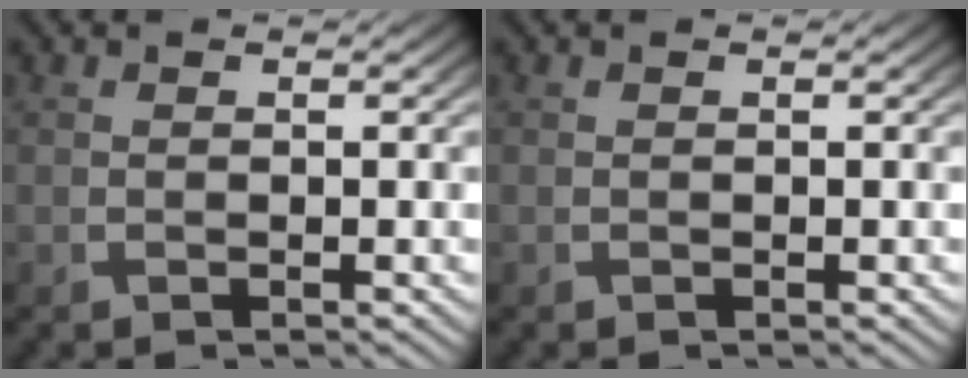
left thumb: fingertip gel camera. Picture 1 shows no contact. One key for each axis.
{"total": 0.0}